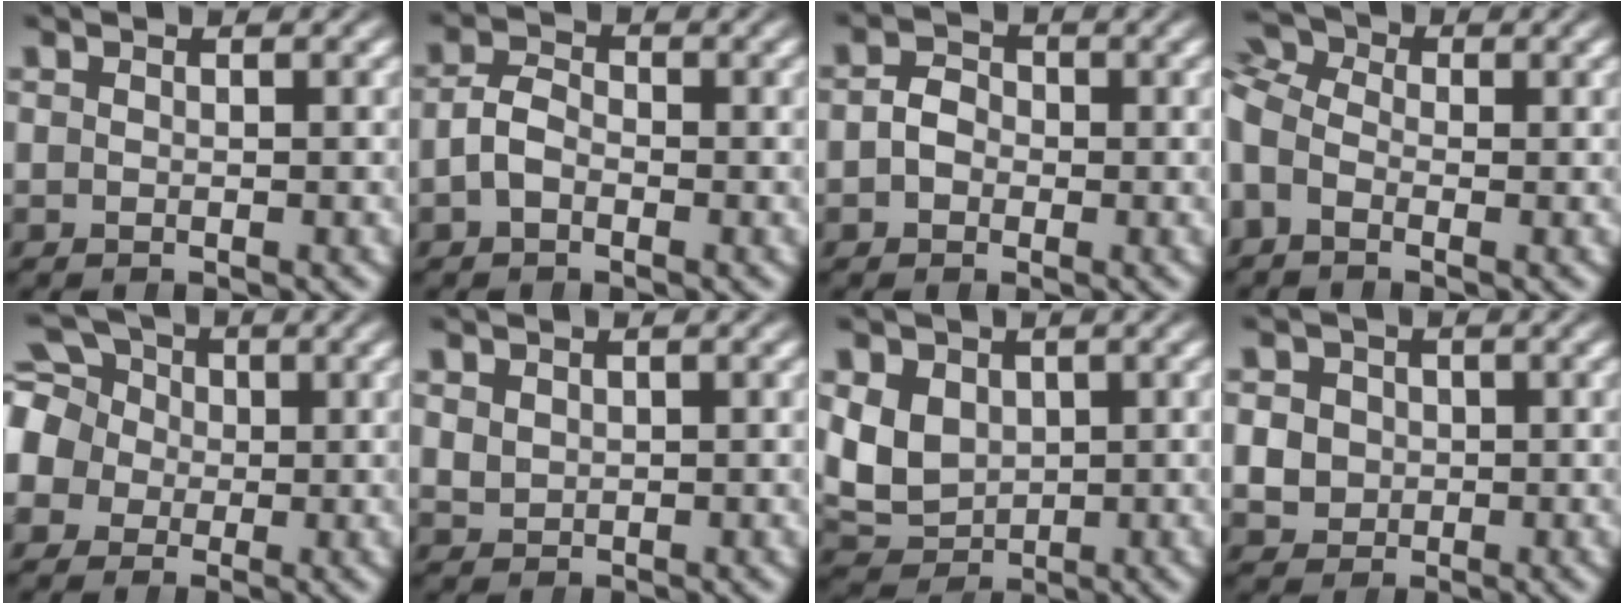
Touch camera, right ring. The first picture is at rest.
{"total": 2.8, "force": [-0.9, 2.1, 1.6], "torque": [-0.039, -0.007, -0.014]}
{"total": 3.1, "force": [-0.5, 2.8, 1.3], "torque": [-0.030, -0.005, -0.011]}
{"total": 6.5, "force": [1.2, 5.3, 3.5], "torque": [-0.069, 0.013, -0.003]}
{"total": 9.3, "force": [0.6, 8.4, 3.9], "torque": [-0.106, -0.021, 0.009]}
{"total": 1.4, "force": [0.7, 1.2, 0.2], "torque": [-0.012, -0.008, 0.027]}
{"total": 7.3, "force": [-0.3, 6.5, 3.2], "torque": [-0.093, -0.035, 0.012]}
{"total": 4.1, "force": [-0.2, 3.9, 1.2], "torque": [-0.027, -0.011, 0.004]}